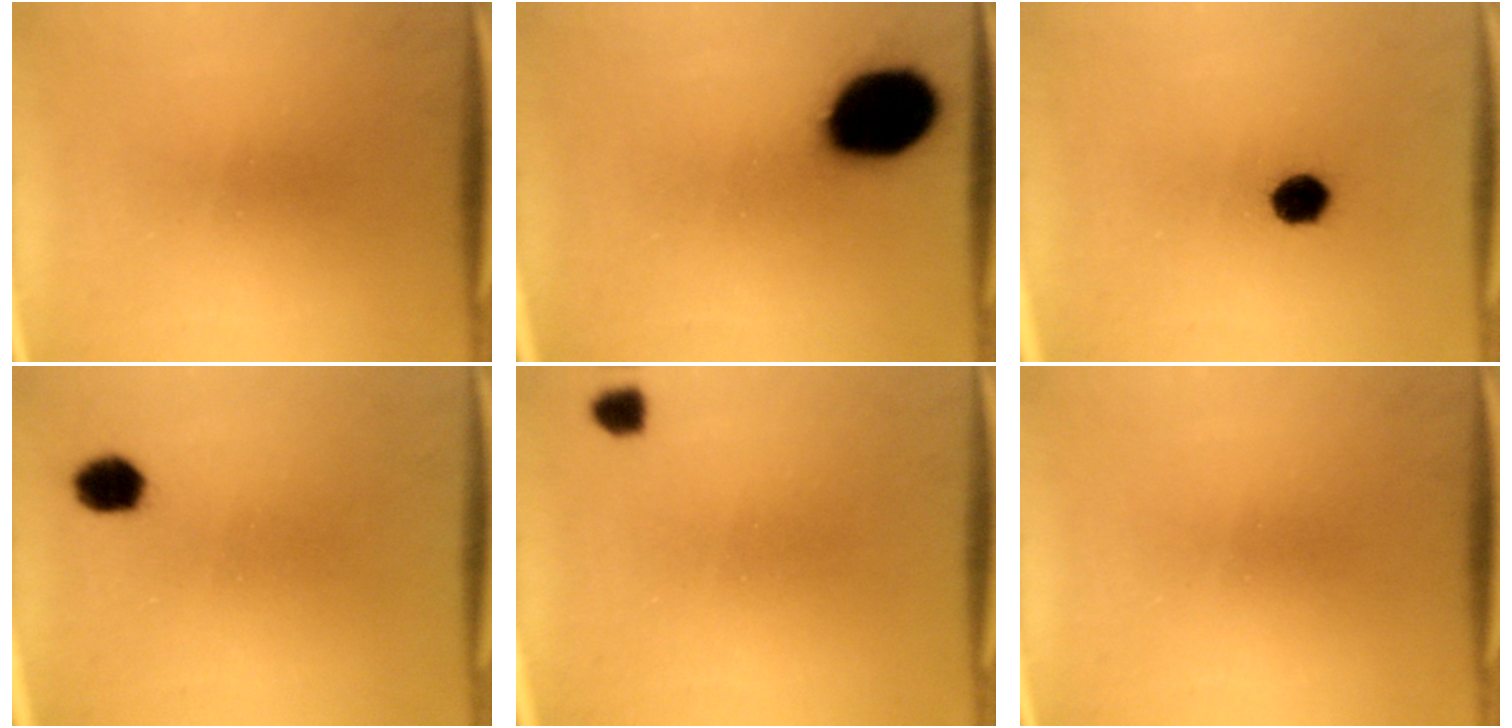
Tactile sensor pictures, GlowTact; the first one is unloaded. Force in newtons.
{"total": 19.1}
{"total": 4.7}
{"total": 4.8}
{"total": 2.0}
{"total": 0.0}